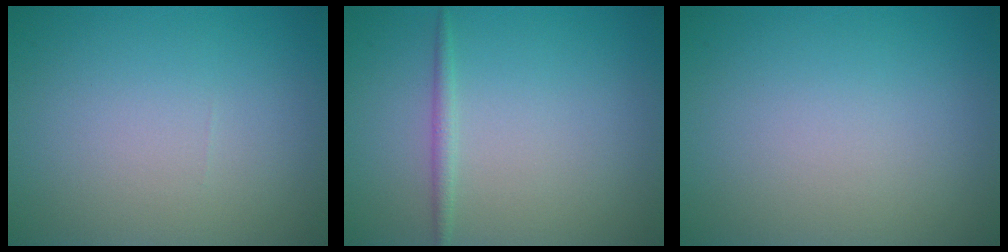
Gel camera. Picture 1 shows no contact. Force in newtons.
{"total": 1.1, "press": 1.1, "slide": 0.1}
{"total": 0.0}